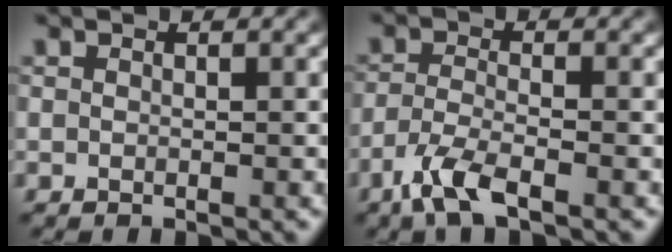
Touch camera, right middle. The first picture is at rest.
{"total": 3.8, "force": [-2.6, 0.9, 2.6], "torque": [-0.061, -0.004, -0.060]}